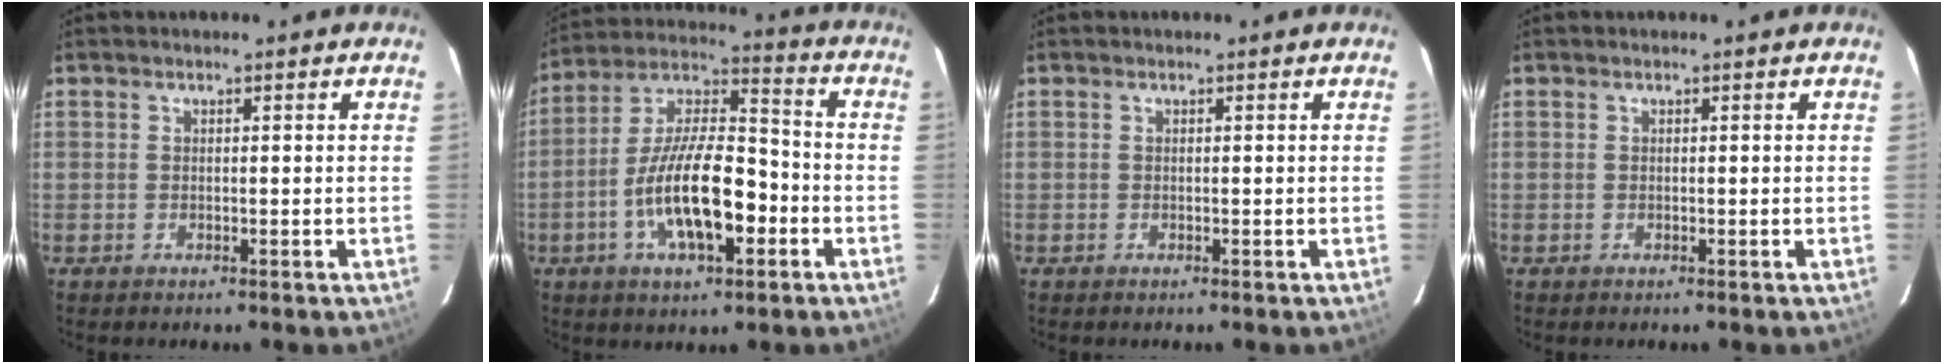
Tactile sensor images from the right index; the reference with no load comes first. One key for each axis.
{"total": 16.6, "fx": -5.3, "fy": 6.0, "fz": 14.5, "tx": -0.275, "ty": 0.003, "tz": -0.095}
{"total": 0.0}
{"total": 0.0}